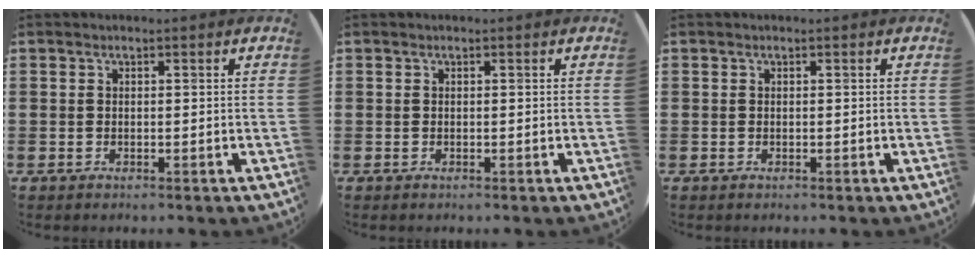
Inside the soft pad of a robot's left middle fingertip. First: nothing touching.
{"total": 0.0}
{"total": 0.0}